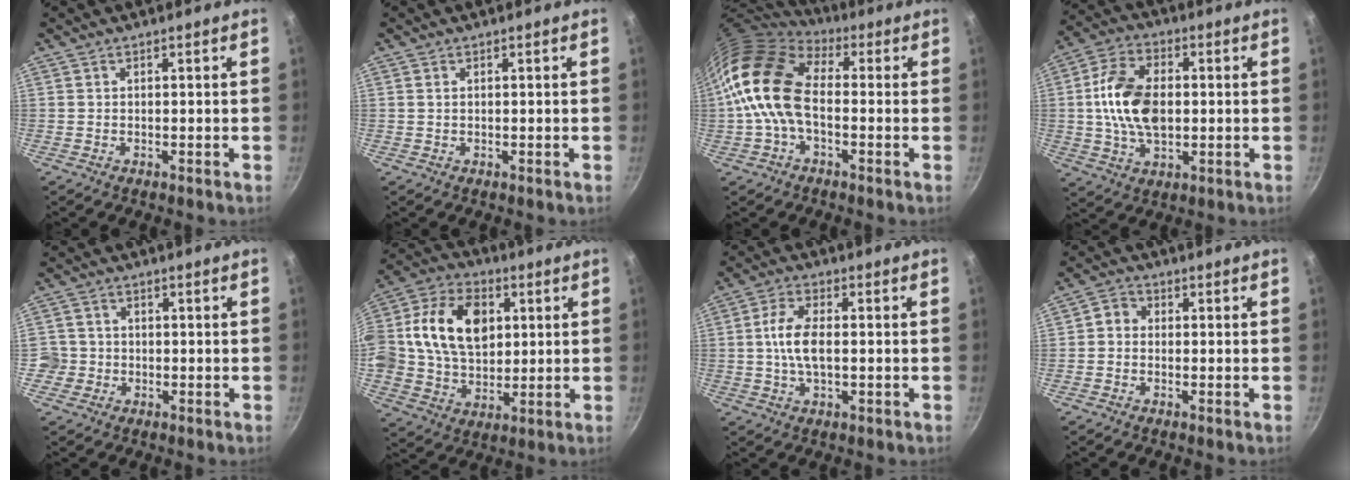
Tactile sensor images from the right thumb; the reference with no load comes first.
{"total": 0.6, "force": [0.2, 0.4, 0.4], "torque": [-0.008, 0.001, 0.005]}
{"total": 14.9, "force": [-0.6, 9.4, 11.6], "torque": [-0.200, 0.030, -0.029]}
{"total": 13.6, "force": [0.5, 8.5, 10.6], "torque": [-0.180, 0.014, 0.002]}
{"total": 4.4, "force": [-1.0, 4.2, 0.9], "torque": [0.006, 0.015, -0.019]}
{"total": 20.9, "force": [4.1, 14.9, 14.1], "torque": [-0.238, 0.018, 0.063]}
{"total": 7.5, "force": [0.0, 3.7, 6.5], "torque": [-0.129, 0.012, -0.005]}
{"total": 2.9, "force": [-0.3, 2.6, 1.4], "torque": [-0.017, 0.008, -0.017]}